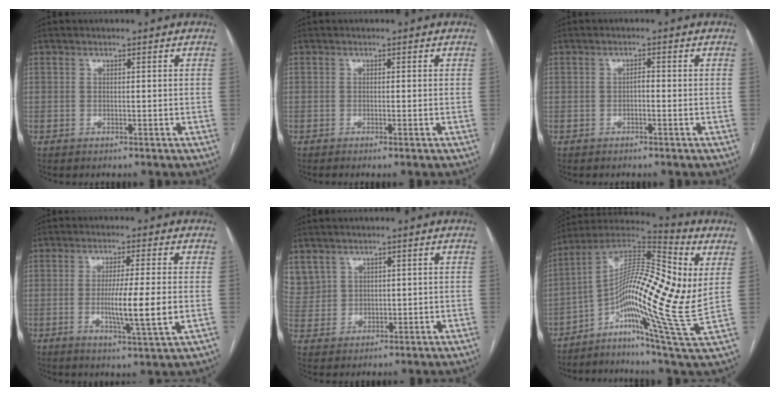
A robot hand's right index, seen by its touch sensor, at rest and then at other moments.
{"total": 0.8, "force": [-0.4, -0.1, 0.7], "torque": [-0.015, 0.000, -0.006]}
{"total": 0.9, "force": [-0.3, 0.4, 0.8], "torque": [-0.012, 0.004, -0.007]}
{"total": 8.6, "force": [-1.1, -0.5, 8.5], "torque": [-0.146, -0.022, -0.021]}
{"total": 7.0, "force": [3.8, 5.8, 1.0], "torque": [-0.037, 0.021, 0.094]}
{"total": 20.3, "force": [1.0, 2.7, 20.1], "torque": [-0.362, 0.033, -0.001]}